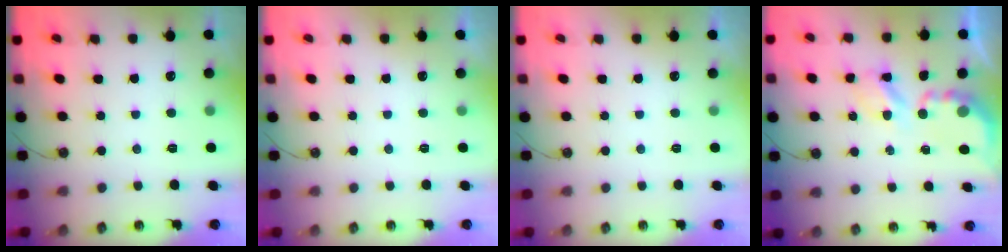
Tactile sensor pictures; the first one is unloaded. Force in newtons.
{"total": 0.0}
{"total": 0.0}
{"total": 5.3, "press": 5.3, "slide": 0.5}